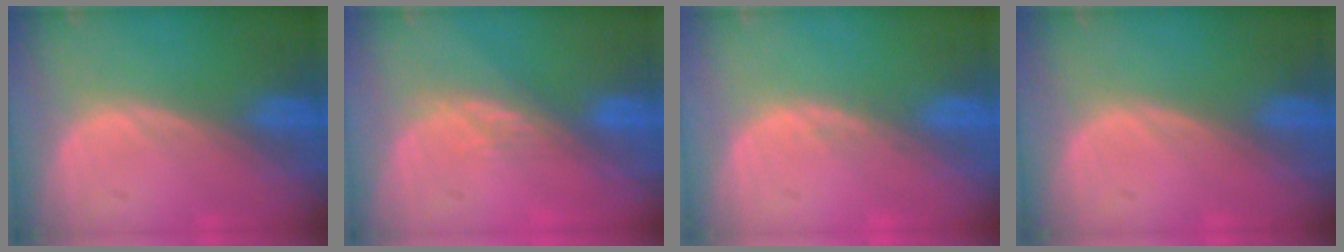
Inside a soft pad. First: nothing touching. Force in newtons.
{"total": 2.5, "press": 2.1, "slide": 1.4}
{"total": 0.6, "press": 0.6, "slide": 0.1}
{"total": 0.0}